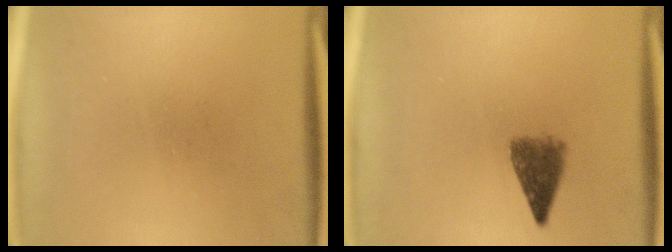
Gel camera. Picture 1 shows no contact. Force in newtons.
{"total": 3.9}